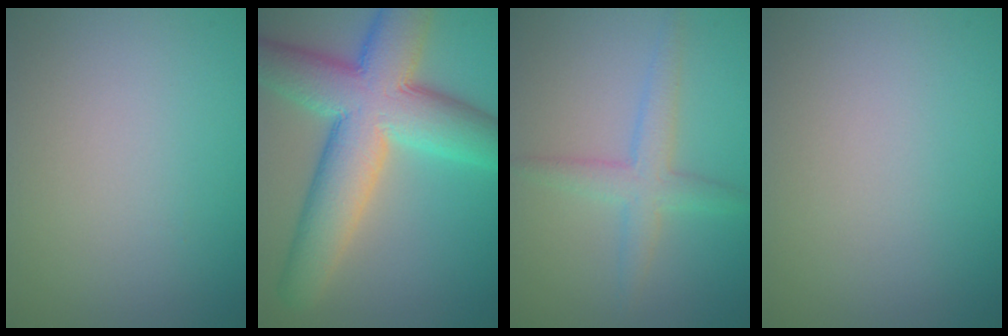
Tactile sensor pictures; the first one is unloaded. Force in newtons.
{"total": 11.6, "press": 11.6, "slide": 0.5}
{"total": 2.9, "press": 2.9, "slide": 0.0}
{"total": 0.0}